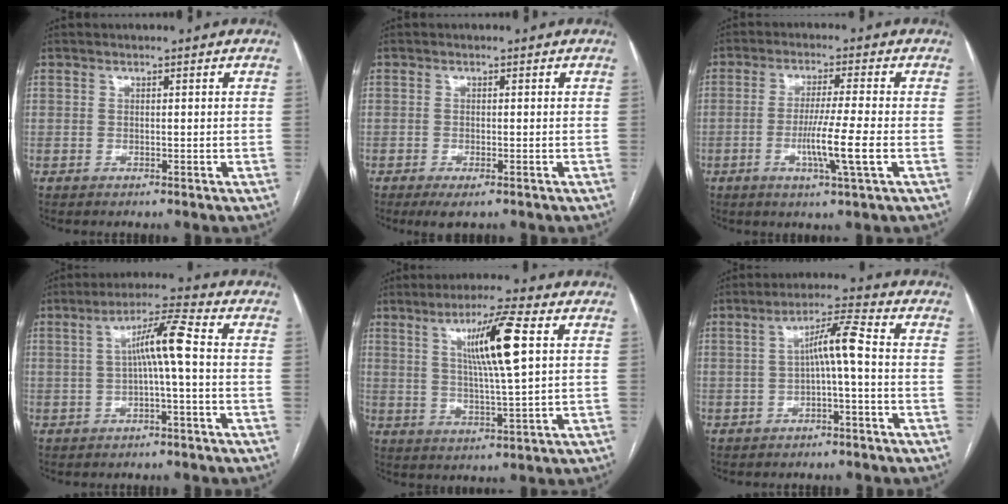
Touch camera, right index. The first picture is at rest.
{"total": 2.5, "force": [-1.6, 0.8, 1.9], "torque": [-0.026, -0.005, -0.021]}
{"total": 7.7, "force": [-2.0, -0.9, 7.4], "torque": [-0.132, -0.017, -0.039]}
{"total": 6.8, "force": [0.1, 0.0, 6.8], "torque": [-0.118, 0.022, 0.000]}
{"total": 10.3, "force": [3.1, -0.2, 9.8], "torque": [-0.175, 0.001, 0.052]}
{"total": 5.8, "force": [-0.4, 0.2, 5.8], "torque": [-0.097, 0.023, -0.007]}